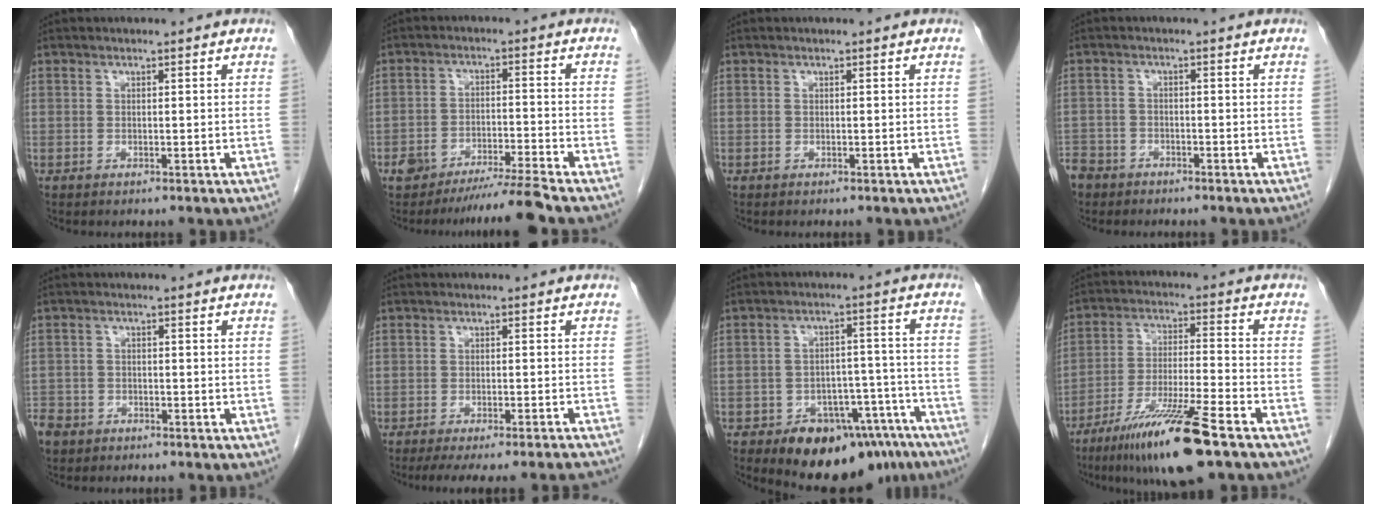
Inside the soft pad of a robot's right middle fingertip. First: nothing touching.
{"total": 6.3, "force": [-5.5, -1.3, 2.7], "torque": [-0.042, -0.014, -0.099]}
{"total": 0.0}
{"total": 6.3, "force": [-4.6, 4.1, 1.0], "torque": [-0.032, 0.000, -0.089]}
{"total": 6.4, "force": [-4.4, 4.3, 1.5], "torque": [-0.043, 0.005, -0.079]}
{"total": 12.7, "force": [-11.7, -0.5, 5.1], "torque": [-0.060, -0.019, -0.152]}
{"total": 15.6, "force": [-11.8, 7.7, 6.5], "torque": [-0.052, 0.040, -0.155]}
{"total": 14.4, "force": [-9.3, 0.7, 11.0], "torque": [-0.214, -0.036, -0.166]}